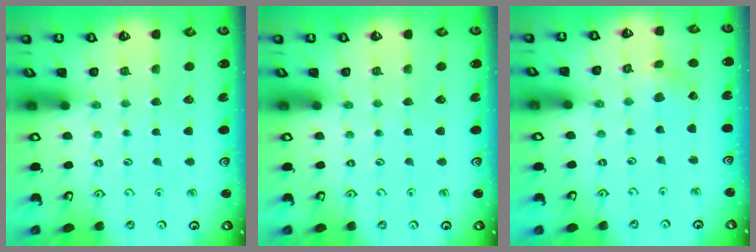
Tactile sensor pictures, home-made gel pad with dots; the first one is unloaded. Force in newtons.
{"total": 0.0}
{"total": 1.9, "press": 1.9, "slide": 0.2}